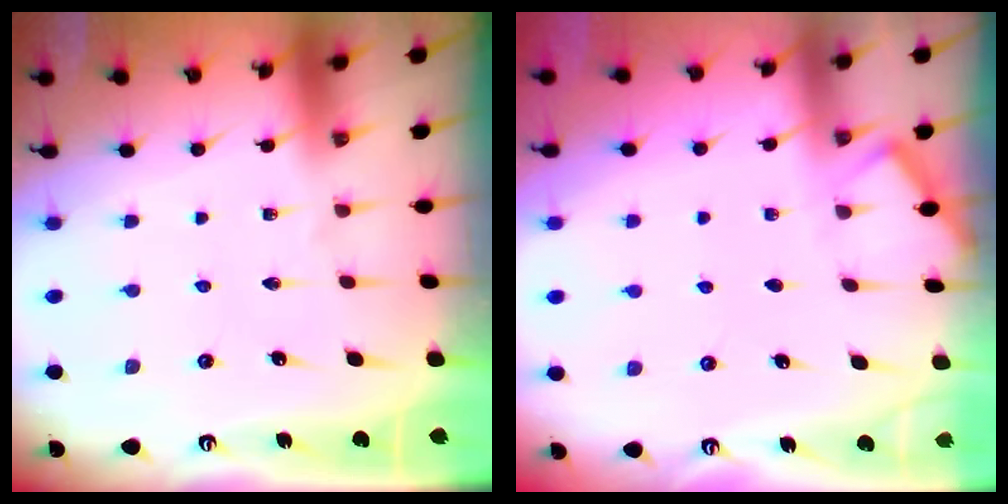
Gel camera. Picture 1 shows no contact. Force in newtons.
{"total": 2.7, "press": 2.6, "slide": 0.3}